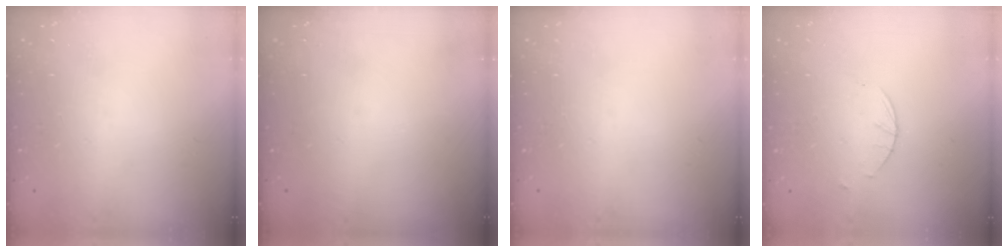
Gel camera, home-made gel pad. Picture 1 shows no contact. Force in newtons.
{"total": 0.0}
{"total": 0.0}
{"total": 1.7, "press": 1.7, "slide": 0.3}